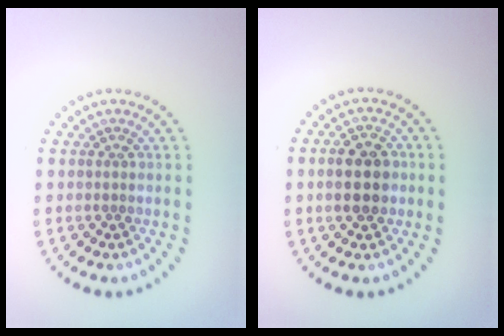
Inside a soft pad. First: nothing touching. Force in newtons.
{"total": 3.6, "press": 3.6, "slide": 0.2}